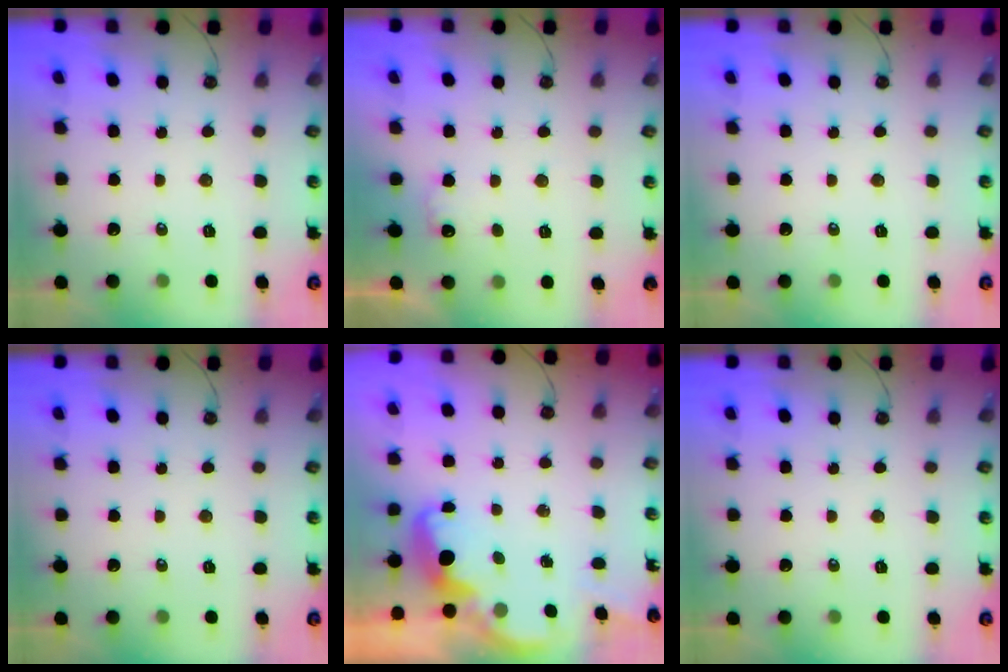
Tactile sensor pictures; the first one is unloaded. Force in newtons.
{"total": 6.0, "press": 5.9, "slide": 0.5}
{"total": 0.0}
{"total": 0.0}
{"total": 2.5, "press": 2.5, "slide": 0.4}
{"total": 0.0}